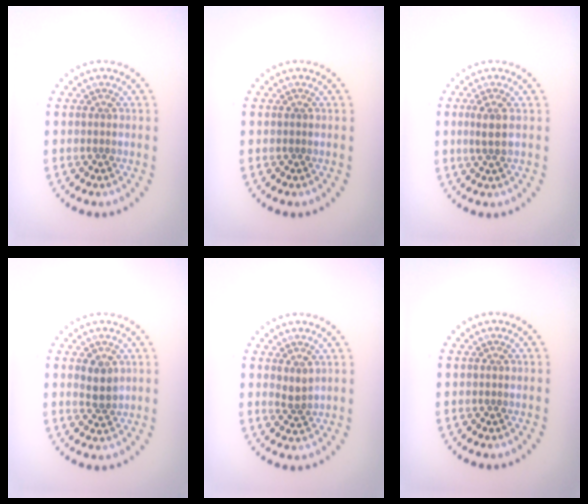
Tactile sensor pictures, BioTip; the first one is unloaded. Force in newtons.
{"total": 0.0}
{"total": 1.7, "press": 1.5, "slide": 0.9}
{"total": 1.7, "press": 1.6, "slide": 0.6}
{"total": 1.3, "press": 1.1, "slide": 0.7}
{"total": 0.0}